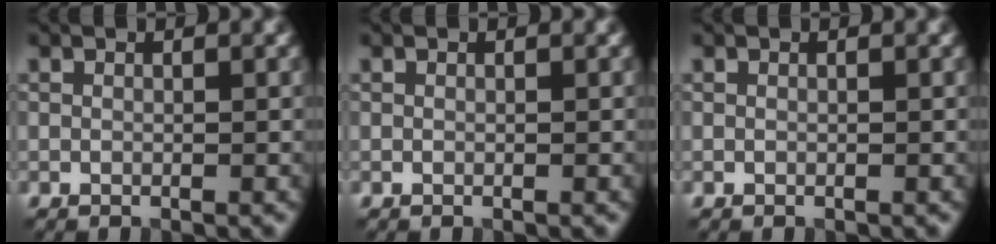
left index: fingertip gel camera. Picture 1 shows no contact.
{"total": 0.0}
{"total": 0.0}